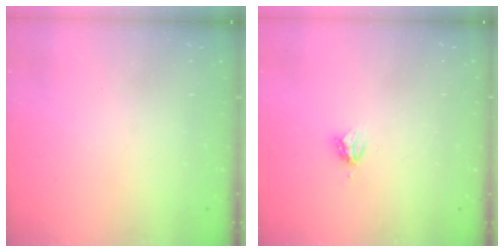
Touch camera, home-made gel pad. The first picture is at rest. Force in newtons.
{"total": 4.1, "press": 4.1, "slide": 0.2}